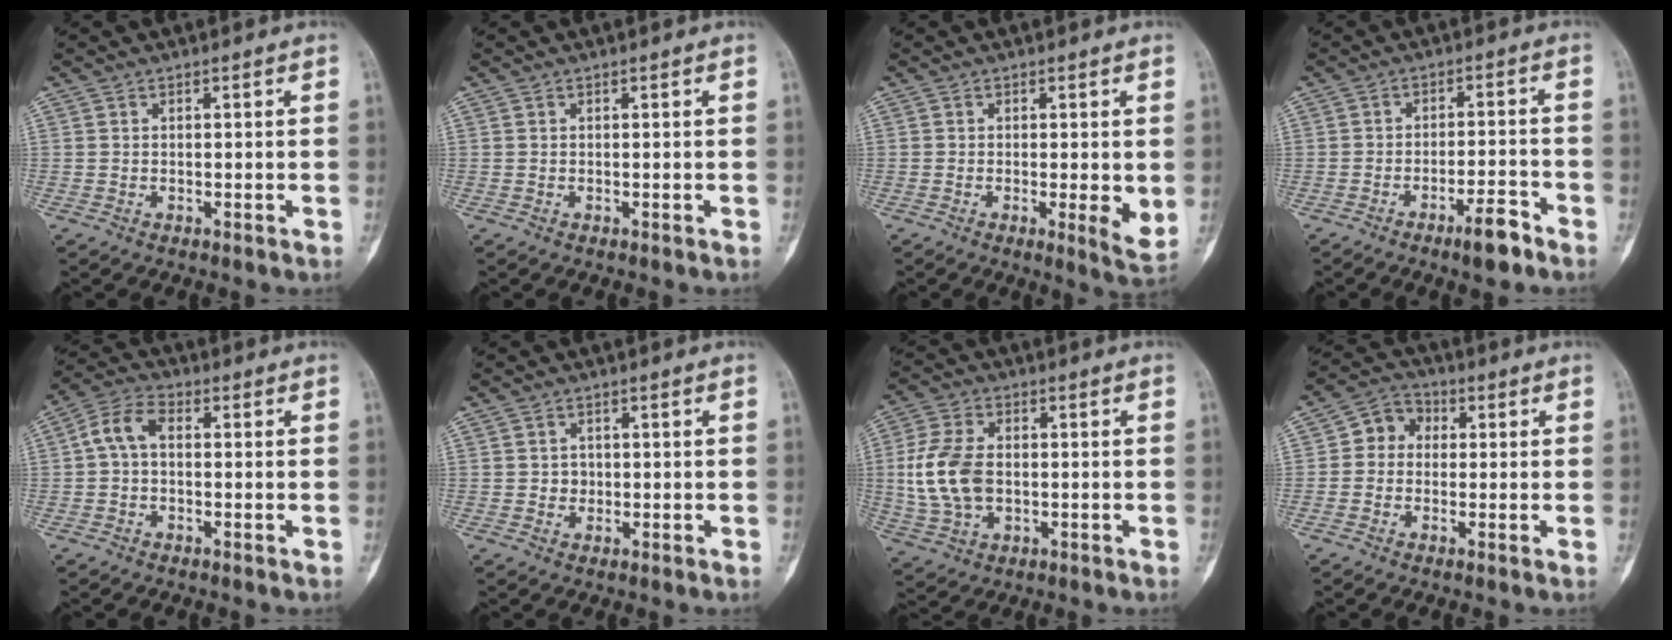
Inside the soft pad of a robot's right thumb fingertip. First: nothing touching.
{"total": 0.0}
{"total": 5.3, "force": [-0.3, 1.2, 5.1], "torque": [-0.075, -0.016, -0.006]}
{"total": 5.9, "force": [-4.0, 1.4, 4.1], "torque": [-0.065, 0.026, -0.061]}
{"total": 6.0, "force": [0.1, 3.7, 4.7], "torque": [-0.089, 0.020, -0.008]}
{"total": 1.8, "force": [-0.1, 1.7, 0.6], "torque": [0.001, 0.005, -0.002]}
{"total": 11.6, "force": [-0.1, 7.6, 8.8], "torque": [-0.180, 0.006, 0.002]}
{"total": 5.7, "force": [0.1, 4.9, 2.9], "torque": [-0.024, 0.019, -0.013]}